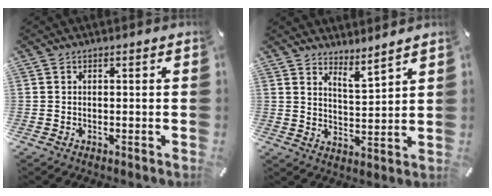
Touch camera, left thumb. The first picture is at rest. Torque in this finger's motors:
{"motor_torque": [0.36, 0.36, -0.10, -0.05, -0.09]}